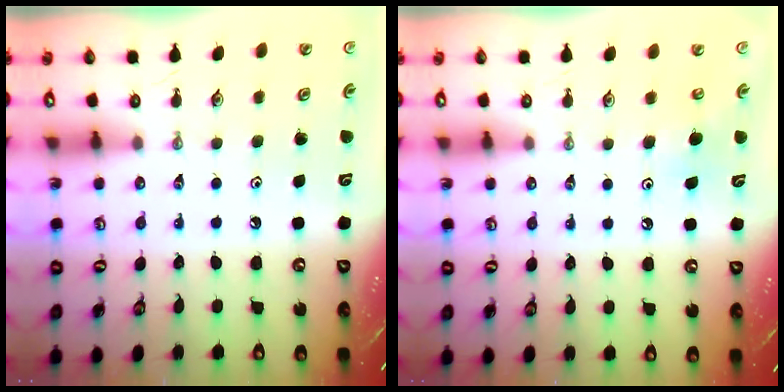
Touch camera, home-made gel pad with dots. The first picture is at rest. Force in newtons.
{"total": 6.2, "press": 6.2, "slide": 0.5}